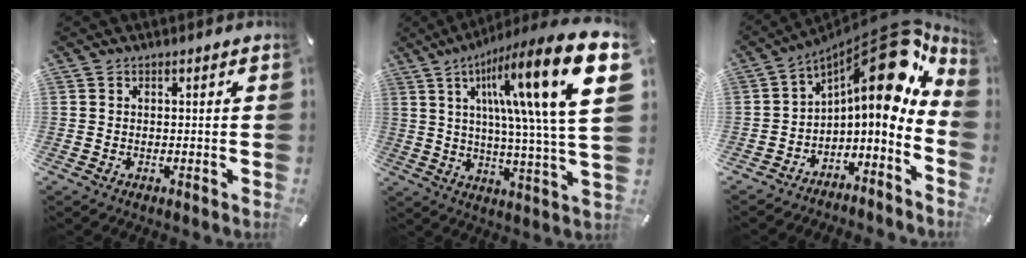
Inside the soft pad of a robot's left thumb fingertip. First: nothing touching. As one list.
[{"total": 26.5, "force": [10.3, 3.6, 24.2], "torque": [-0.383, -0.066, 0.150]}, {"total": 19.1, "force": [9.3, 8.4, 14.5], "torque": [-0.191, -0.082, 0.156]}]